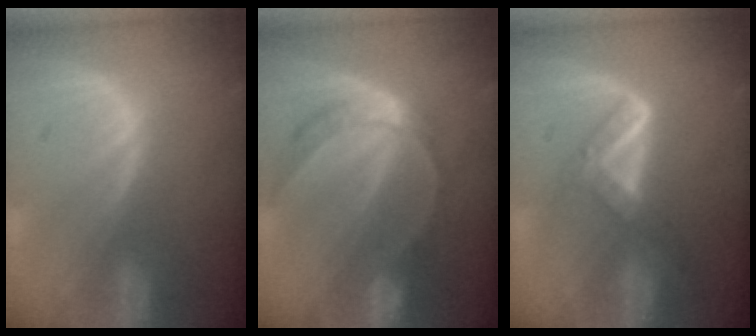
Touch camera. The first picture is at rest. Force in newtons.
{"total": 7.9, "press": 6.5, "slide": 4.4}
{"total": 5.5, "press": 4.7, "slide": 2.8}